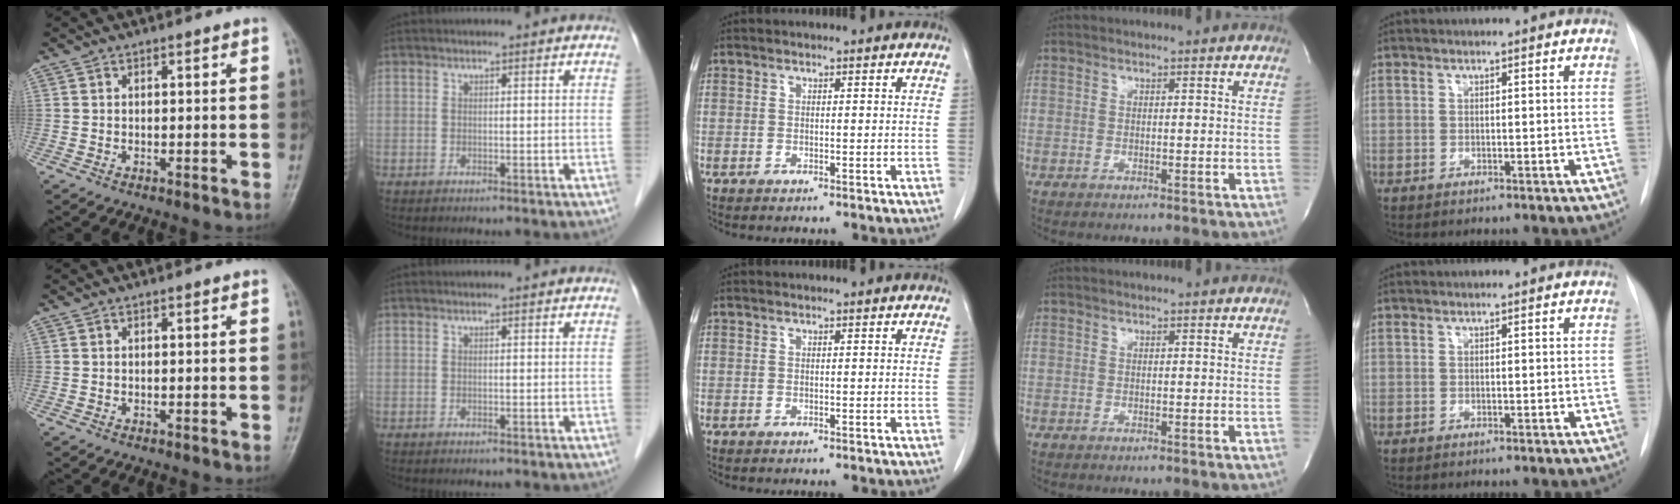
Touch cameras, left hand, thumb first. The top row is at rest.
{}